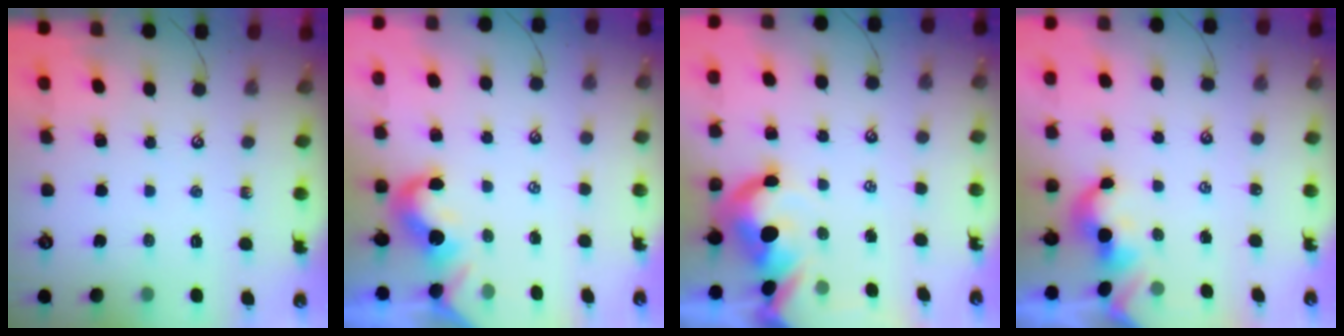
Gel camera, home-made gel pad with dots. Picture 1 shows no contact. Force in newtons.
{"total": 1.5, "press": 1.3, "slide": 0.8}
{"total": 9.3, "press": 9.2, "slide": 1.7}
{"total": 2.1, "press": 2.0, "slide": 0.3}